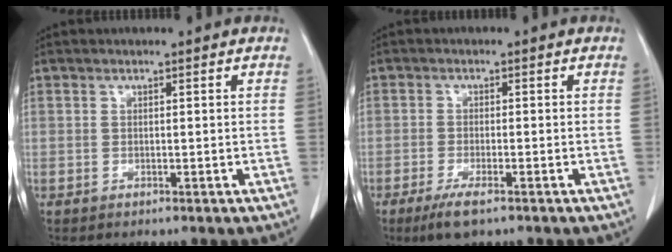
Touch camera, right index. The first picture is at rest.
{"total": 4.4, "force": [-2.9, 0.7, 3.2], "torque": [-0.067, -0.010, -0.049]}